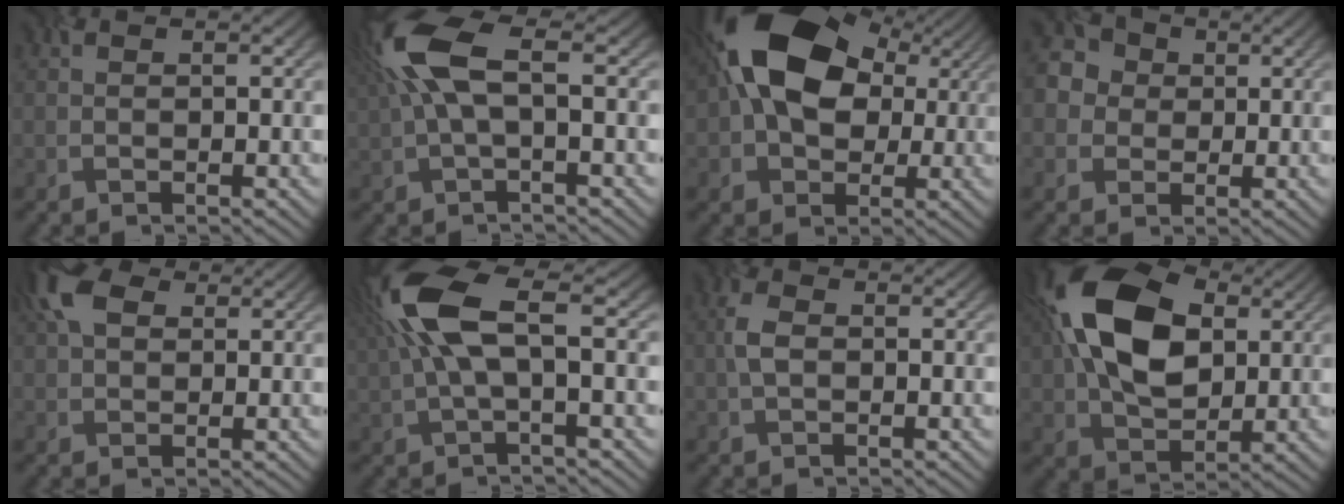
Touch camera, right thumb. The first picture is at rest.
{"total": 8.7, "force": [1.9, 3.2, 7.8], "torque": [-0.181, 0.011, 0.029]}
{"total": 15.7, "force": [3.2, 10.9, 10.8], "torque": [-0.177, 0.012, 0.054]}
{"total": 5.1, "force": [0.4, 4.9, 1.4], "torque": [-0.044, 0.011, -0.008]}
{"total": 5.9, "force": [2.3, 3.6, 4.0], "torque": [-0.103, 0.017, 0.038]}
{"total": 9.7, "force": [2.0, 3.3, 8.9], "torque": [-0.204, 0.008, 0.036]}
{"total": 2.8, "force": [0.0, 1.8, 2.2], "torque": [-0.055, 0.005, -0.004]}
{"total": 15.4, "force": [3.6, 9.8, 11.4], "torque": [-0.242, 0.017, 0.061]}